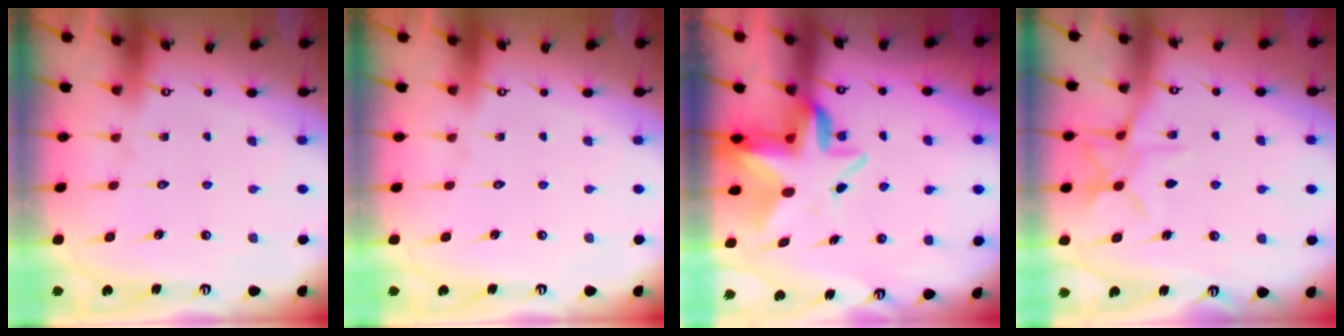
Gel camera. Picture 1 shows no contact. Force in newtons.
{"total": 0.0}
{"total": 7.7, "press": 7.4, "slide": 2.1}
{"total": 9.6, "press": 9.5, "slide": 0.8}